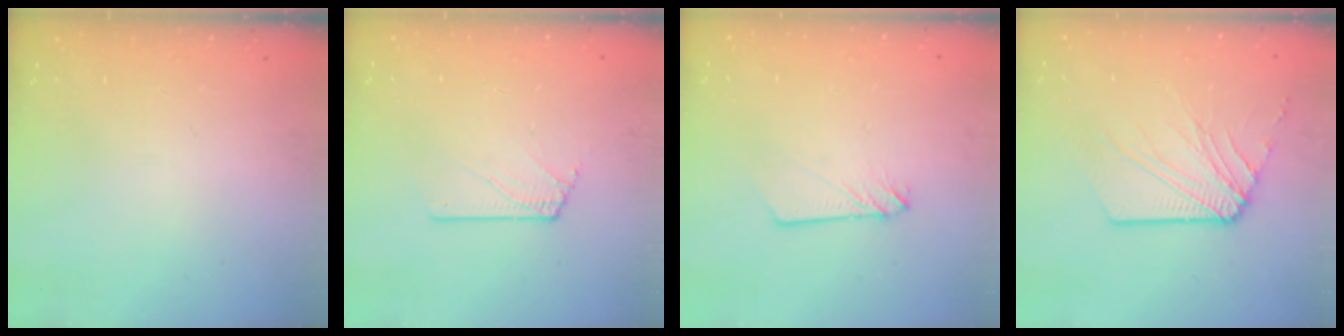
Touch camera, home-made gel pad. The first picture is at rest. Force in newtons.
{"total": 2.3, "press": 2.3, "slide": 0.3}
{"total": 2.3, "press": 2.3, "slide": 0.2}
{"total": 9.1, "press": 9.0, "slide": 1.2}